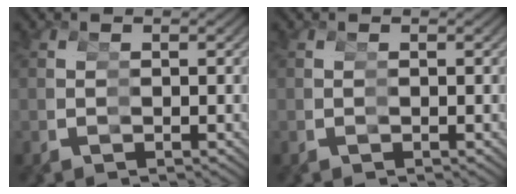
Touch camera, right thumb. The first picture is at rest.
{"total": 0.0}